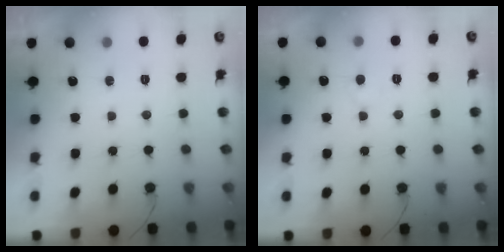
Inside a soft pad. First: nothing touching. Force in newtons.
{"total": 4.6, "press": 4.6, "slide": 0.6}